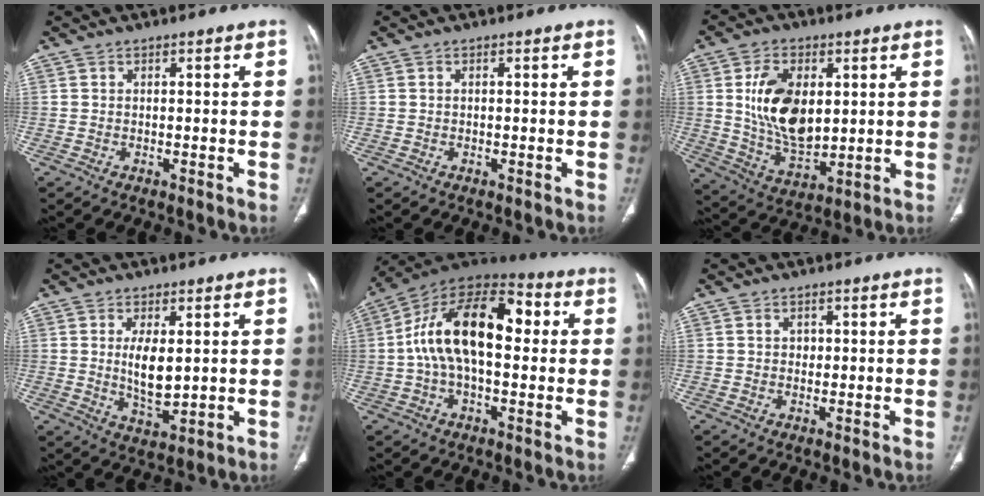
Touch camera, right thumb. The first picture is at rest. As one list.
[{"total": 0.0}, {"total": 14.5, "force": [2.5, 8.8, 11.3], "torque": [-0.182, -0.017, 0.056]}, {"total": 7.1, "force": [1.0, 3.1, 6.3], "torque": [-0.105, -0.021, 0.025]}, {"total": 19.1, "force": [1.9, 10.1, 16.1], "torque": [-0.266, 0.046, 0.022]}, {"total": 1.3, "force": [0.2, 1.1, 0.6], "torque": [-0.005, 0.003, 0.003]}]